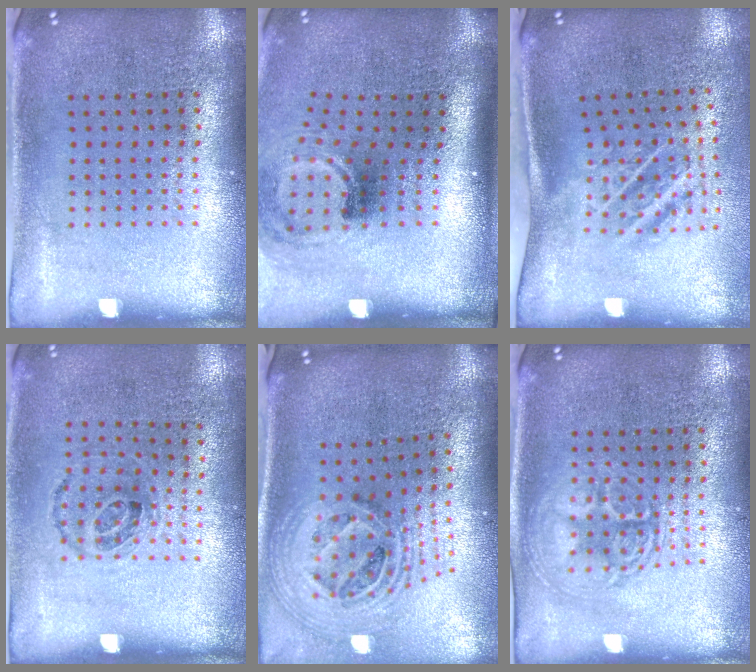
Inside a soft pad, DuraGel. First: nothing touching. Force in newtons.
{"total": 1.9, "press": 1.2, "slide": 1.5}
{"total": 1.8, "press": 1.1, "slide": 1.4}
{"total": 1.0, "press": 0.7, "slide": 0.7}
{"total": 2.3, "press": 1.6, "slide": 1.6}
{"total": 3.0, "press": 3.0, "slide": 0.5}